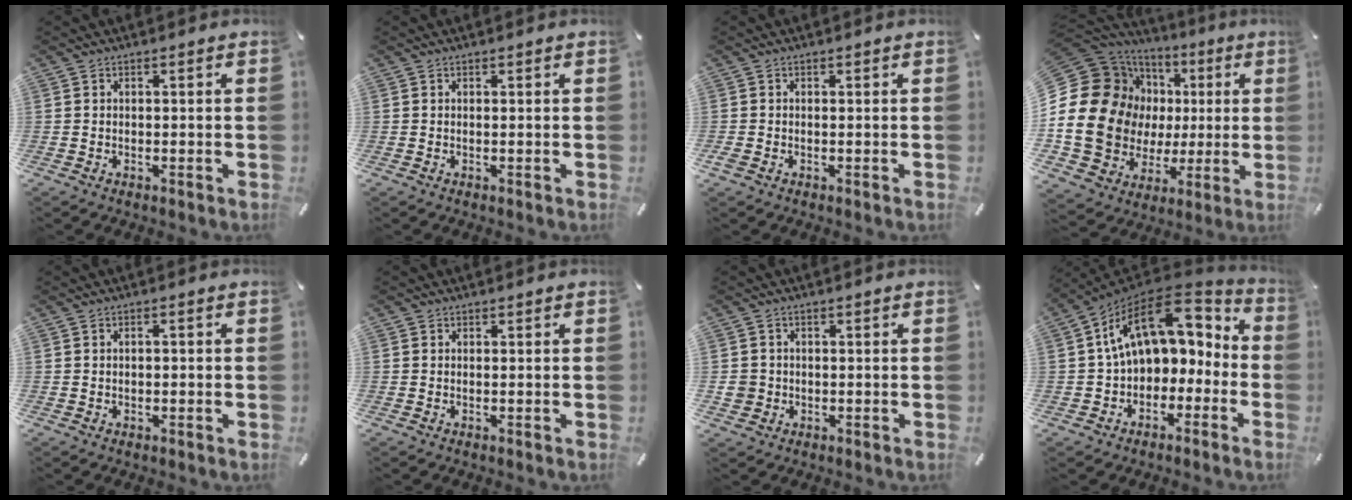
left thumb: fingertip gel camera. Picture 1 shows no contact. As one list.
[{"total": 0.0}, {"total": 0.8, "force": [-0.3, 0.7, 0.1], "torque": [0.000, 0.005, -0.007]}, {"total": 23.1, "force": [2.4, 18.9, 13.0], "torque": [-0.293, -0.039, 0.078]}, {"total": 1.0, "force": [-0.1, 0.5, 0.8], "torque": [-0.016, 0.002, -0.002]}, {"total": 0.0}, {"total": 3.7, "force": [-0.1, 3.6, 0.3], "torque": [-0.001, 0.005, -0.003]}, {"total": 16.4, "force": [5.2, 10.9, 11.0], "torque": [-0.206, -0.023, 0.093]}]